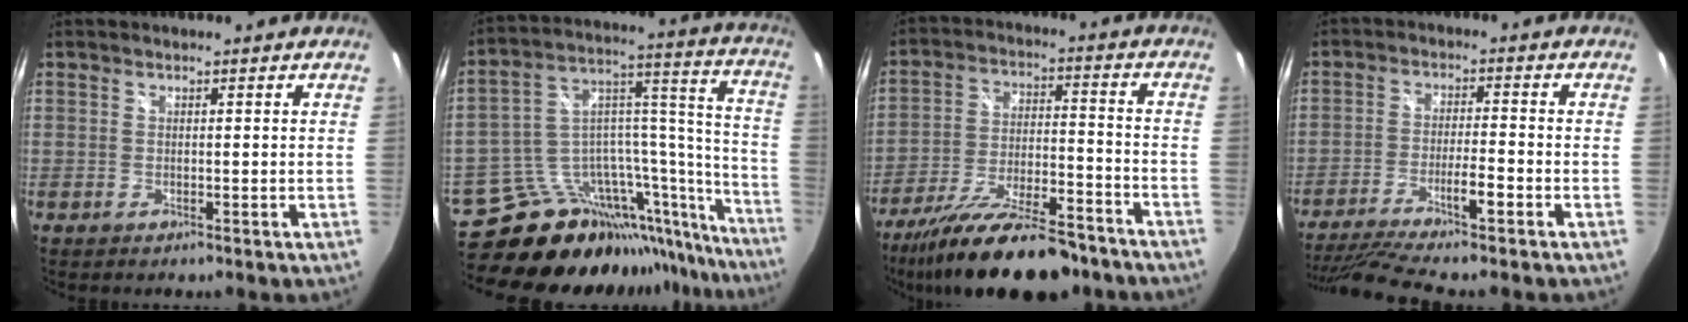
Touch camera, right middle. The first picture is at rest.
{"total": 28.2, "force": [-23.5, 10.0, 12.0], "torque": [-0.135, 0.050, -0.352]}
{"total": 20.5, "force": [-16.4, 5.2, 11.1], "torque": [-0.204, -0.035, -0.255]}
{"total": 12.0, "force": [-9.2, -0.2, 7.6], "torque": [-0.159, -0.025, -0.157]}